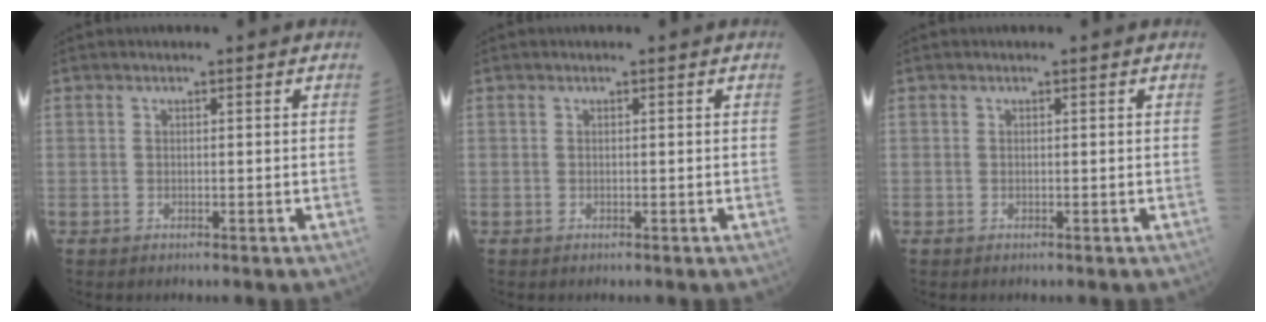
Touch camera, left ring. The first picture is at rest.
{"total": 0.0}
{"total": 0.0}